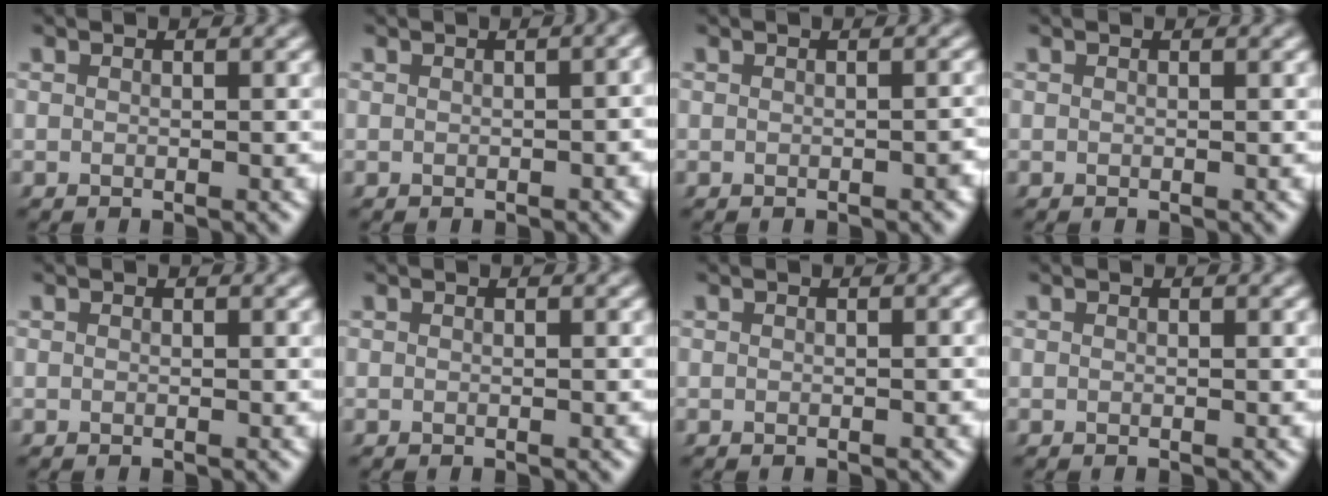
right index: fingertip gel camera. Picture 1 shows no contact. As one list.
[{"total": 1.4, "force": [-0.2, 0.6, 1.3], "torque": [-0.017, 0.004, -0.002]}, {"total": 0.6, "force": [-0.3, 0.3, 0.5], "torque": [-0.007, 0.002, -0.007]}, {"total": 0.0}, {"total": 0.0}, {"total": 0.0}, {"total": 0.0}, {"total": 0.0}]